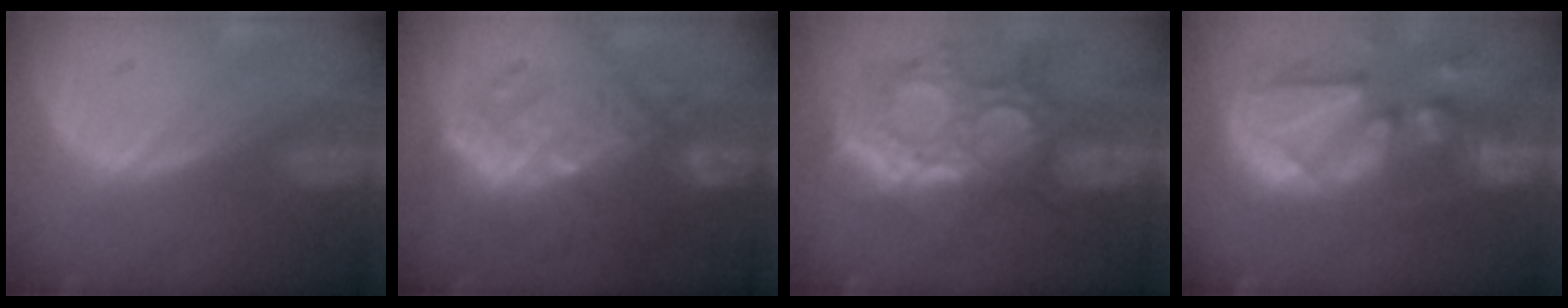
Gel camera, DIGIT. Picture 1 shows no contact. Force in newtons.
{"total": 9.5, "press": 9.1, "slide": 2.7}
{"total": 12.1, "press": 10.8, "slide": 5.5}
{"total": 13.0, "press": 11.3, "slide": 6.5}